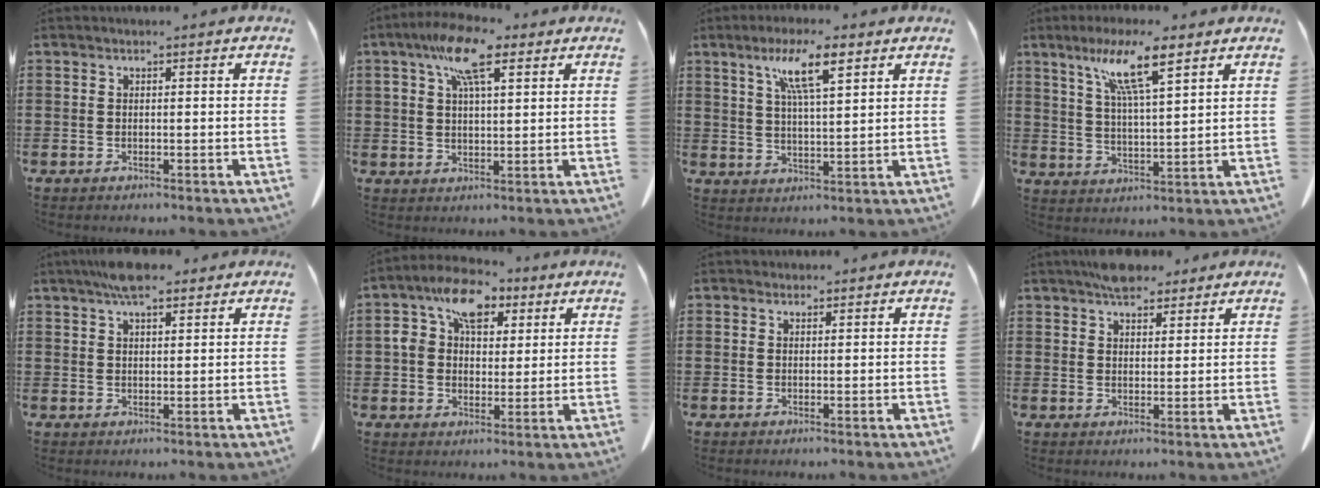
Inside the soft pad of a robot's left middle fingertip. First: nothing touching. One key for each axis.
{"total": 9.6, "fx": 5.5, "fy": 3.0, "fz": 7.3, "tx": -0.152, "ty": 0.004, "tz": 0.096}
{"total": 8.3, "fx": 4.9, "fy": 1.7, "fz": 6.4, "tx": -0.129, "ty": 0.001, "tz": 0.081}
{"total": 9.3, "fx": 6.3, "fy": 1.1, "fz": 6.8, "tx": -0.140, "ty": -0.012, "tz": 0.105}
{"total": 6.1, "fx": 4.5, "fy": 1.8, "fz": 3.6, "tx": -0.072, "ty": -0.002, "tz": 0.082}
{"total": 8.7, "fx": 4.1, "fy": 5.9, "fz": 4.9, "tx": -0.102, "ty": 0.015, "tz": 0.073}
{"total": 1.0, "fx": 0.9, "fy": 0.5, "fz": 0.1, "tx": -0.005, "ty": 0.003, "tz": 0.018}
{"total": 5.5, "fx": 4.5, "fy": 2.0, "fz": 2.5, "tx": -0.052, "ty": -0.004, "tz": 0.083}